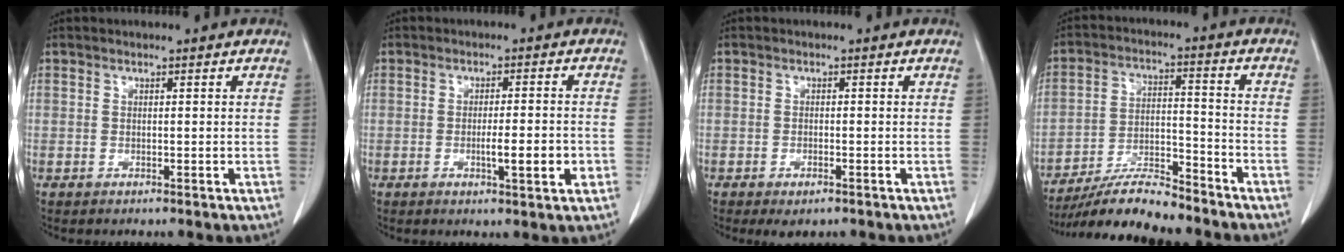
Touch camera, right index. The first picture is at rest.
{"total": 5.1, "force": [-1.5, 0.6, 4.9], "torque": [-0.076, -0.003, -0.018]}
{"total": 3.5, "force": [-2.2, 1.5, 2.2], "torque": [-0.032, -0.004, -0.025]}
{"total": 10.9, "force": [-10.0, 1.1, 4.2], "torque": [-0.072, -0.001, -0.180]}